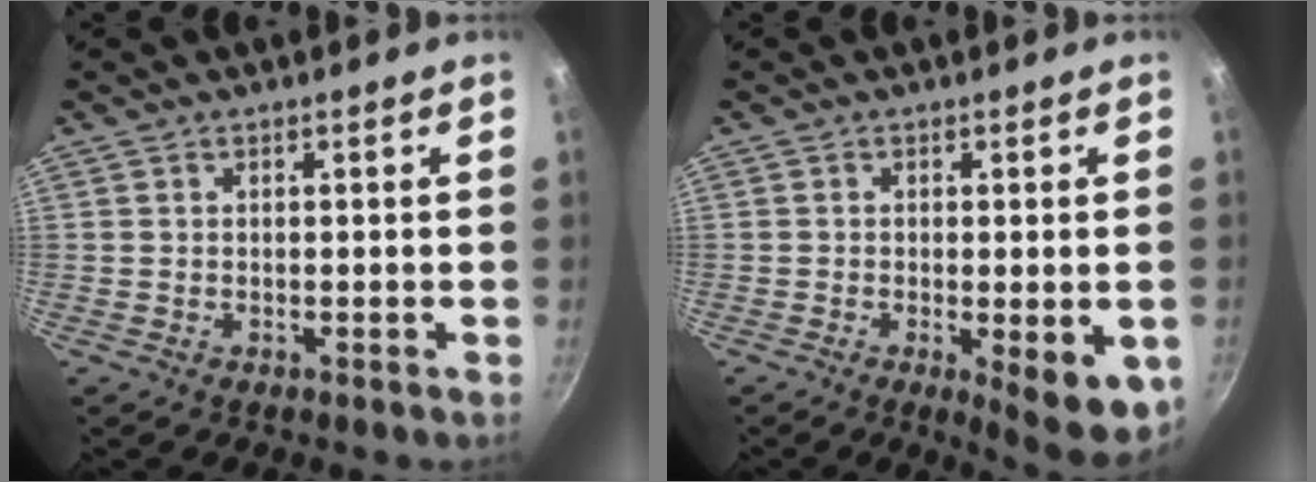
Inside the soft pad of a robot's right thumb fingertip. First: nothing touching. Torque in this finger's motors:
{"motor_torque": [-0.26, 0.44, 0.09, 0.02, 0.20]}